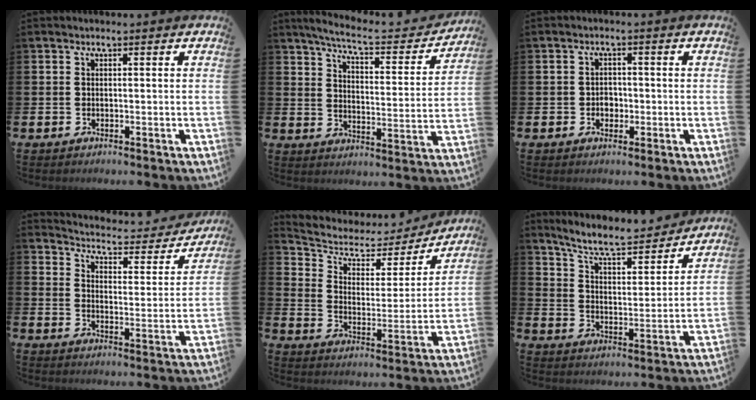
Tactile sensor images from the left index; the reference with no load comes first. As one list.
[{"total": 6.5, "force": [6.0, 0.8, 2.5], "torque": [-0.068, -0.045, 0.096]}, {"total": 2.0, "force": [-0.6, 1.7, 1.0], "torque": [-0.001, -0.002, -0.018]}, {"total": 4.3, "force": [4.1, 0.9, 0.8], "torque": [-0.037, -0.041, 0.062]}, {"total": 5.4, "force": [4.4, 2.9, 1.6], "torque": [-0.056, -0.038, 0.065]}, {"total": 7.6, "force": [7.0, 1.4, 2.6], "torque": [-0.079, -0.051, 0.117]}]